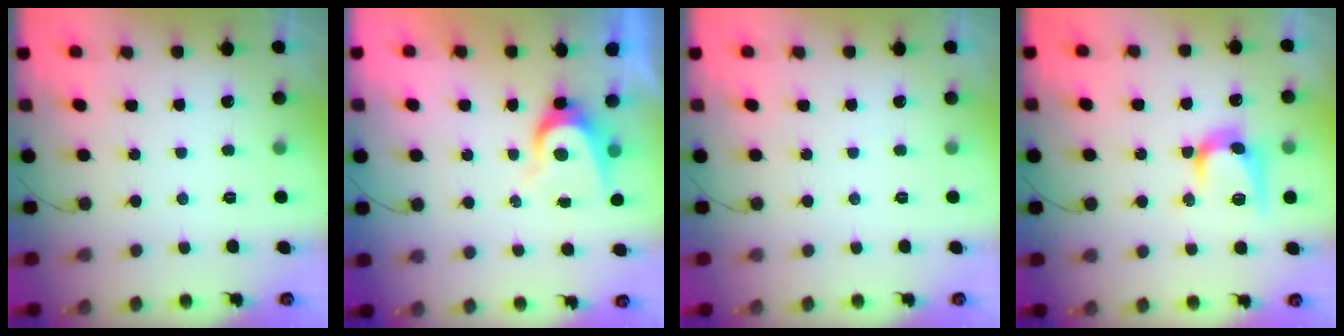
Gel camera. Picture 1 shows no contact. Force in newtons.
{"total": 6.1, "press": 6.1, "slide": 0.5}
{"total": 0.0}
{"total": 9.9, "press": 9.9, "slide": 0.5}